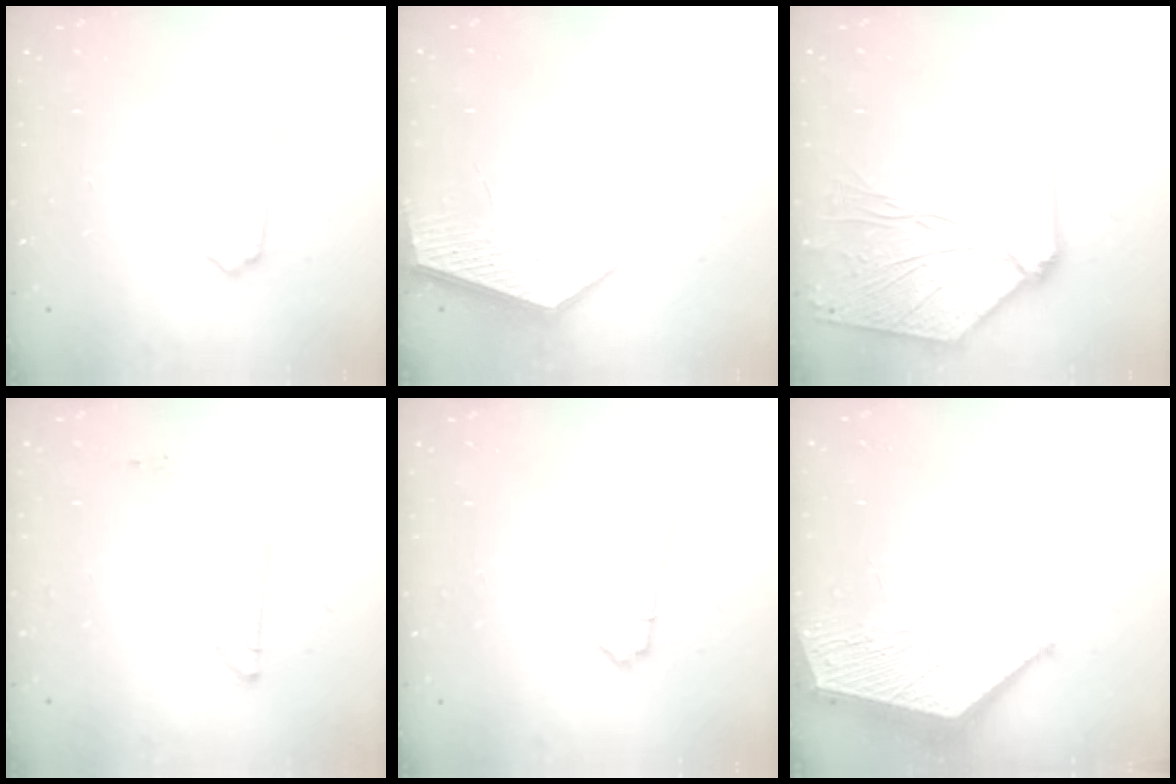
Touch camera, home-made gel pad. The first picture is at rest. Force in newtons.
{"total": 2.1, "press": 2.1, "slide": 0.2}
{"total": 16.1, "press": 15.9, "slide": 2.9}
{"total": 4.2, "press": 4.2, "slide": 0.4}
{"total": 0.0}
{"total": 2.9, "press": 2.9, "slide": 0.4}